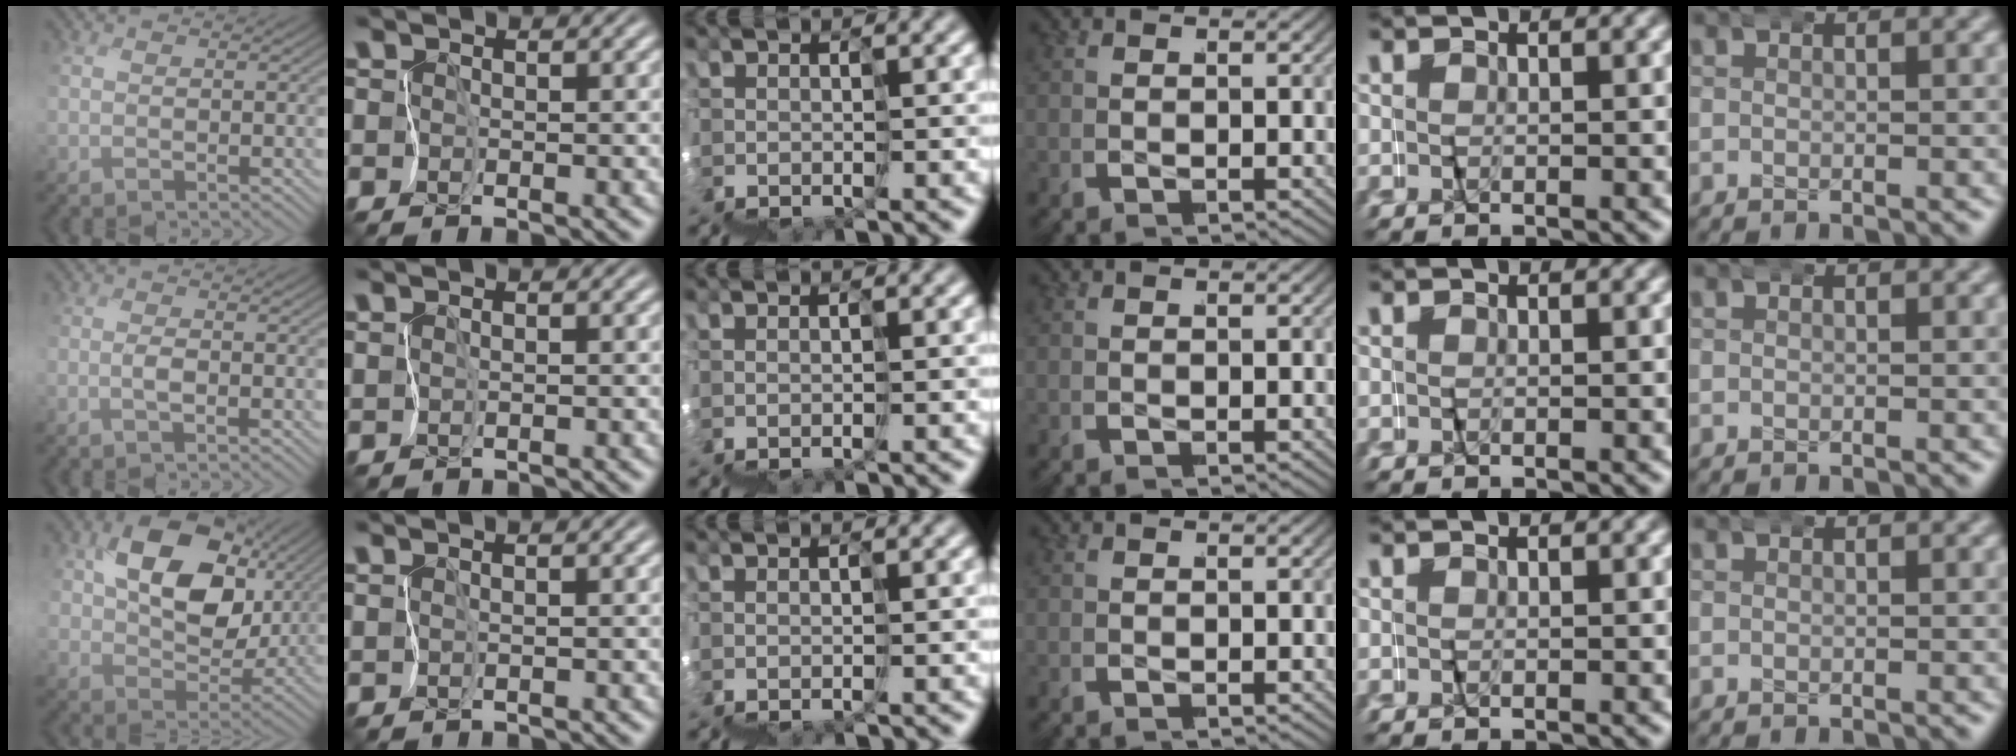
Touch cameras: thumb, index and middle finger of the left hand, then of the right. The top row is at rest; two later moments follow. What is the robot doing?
{"motion": "wrap", "object": "napkin"}